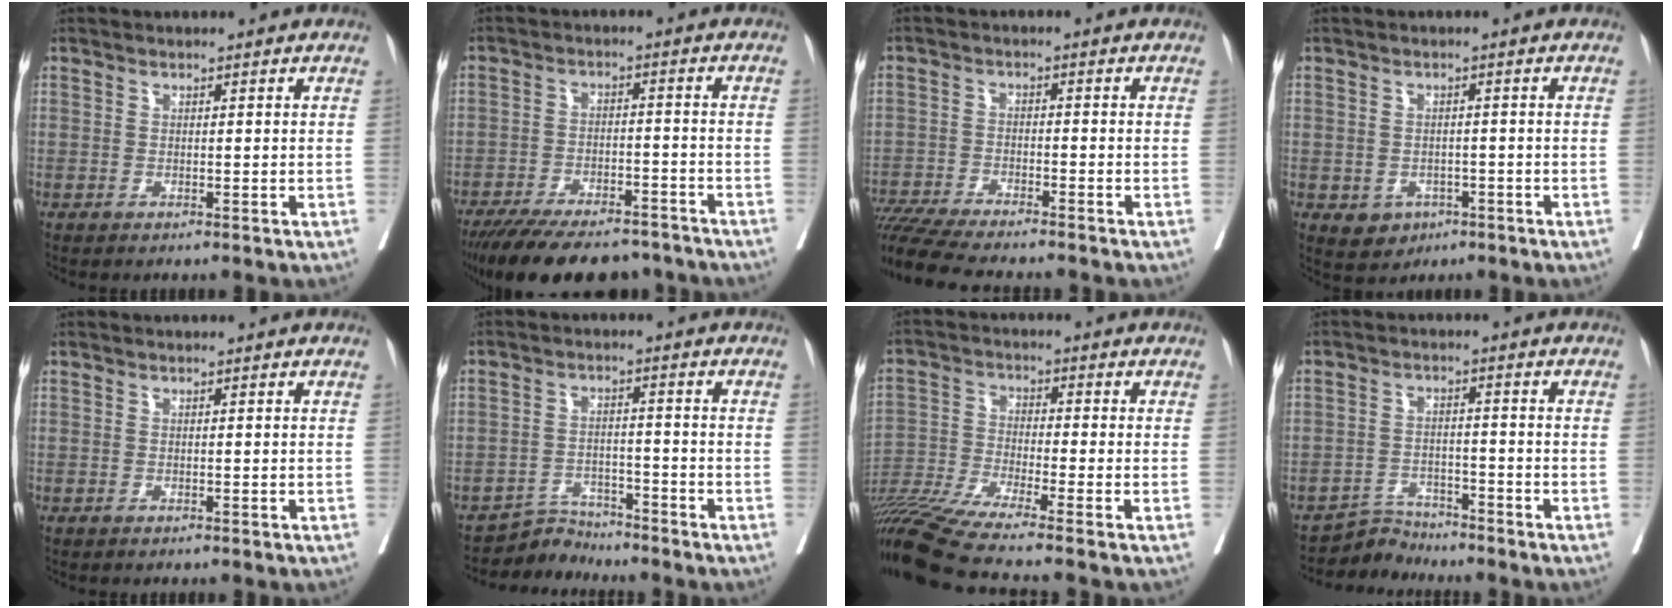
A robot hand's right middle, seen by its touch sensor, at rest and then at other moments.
{"total": 17.6, "force": [-14.9, 5.3, 7.6], "torque": [-0.148, -0.016, -0.217]}
{"total": 13.0, "force": [-11.6, 0.7, 5.9], "torque": [-0.100, -0.017, -0.186]}
{"total": 3.9, "force": [-1.7, 3.2, 1.5], "torque": [-0.022, 0.000, -0.017]}
{"total": 0.0}
{"total": 4.1, "force": [-3.9, 0.5, -1.2], "torque": [0.024, 0.003, -0.066]}
{"total": 14.9, "force": [-12.4, -1.9, 8.0], "torque": [-0.154, -0.030, -0.221]}
{"total": 3.9, "force": [-3.6, 0.4, -1.3], "torque": [0.025, 0.001, -0.062]}